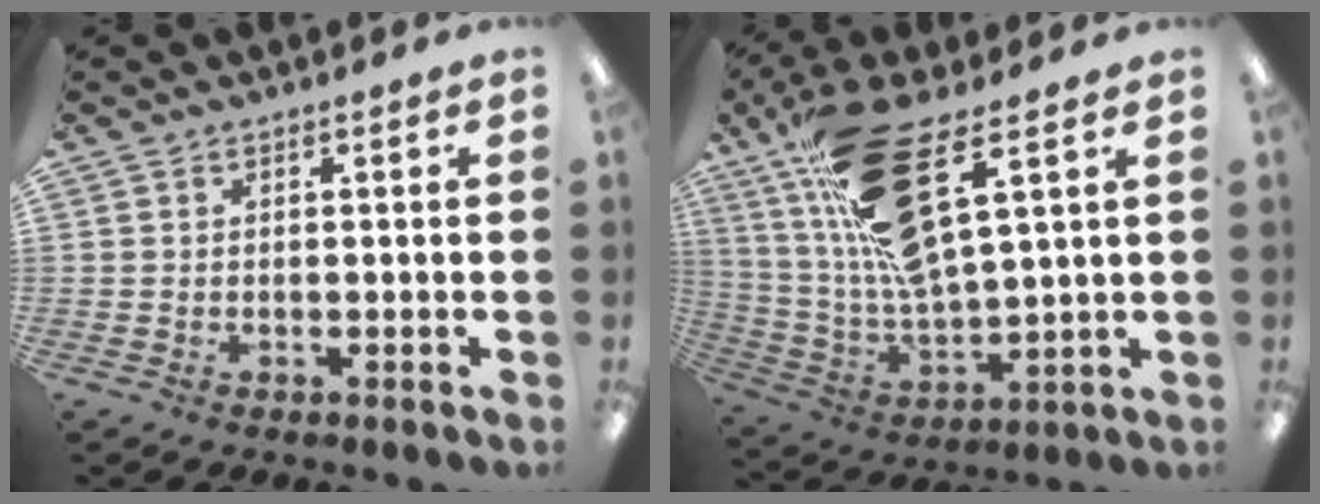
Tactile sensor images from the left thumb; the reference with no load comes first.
{"total": 19.8, "force": [10.9, 5.9, 15.4], "torque": [-0.301, -0.051, 0.182]}